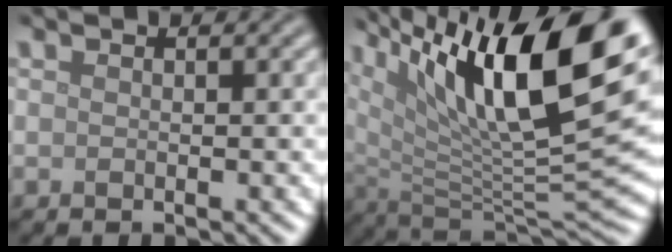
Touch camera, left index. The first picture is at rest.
{"total": 16.5, "force": [8.4, 5.7, 13.0], "torque": [-0.224, 0.016, 0.152]}